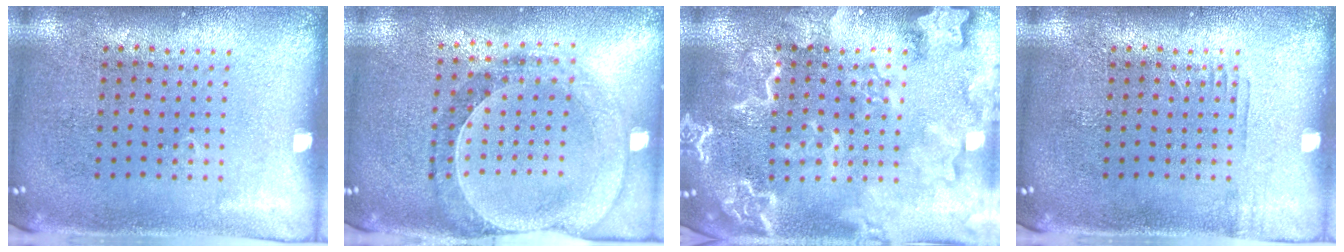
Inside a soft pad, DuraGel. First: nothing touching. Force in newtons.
{"total": 0.8, "press": 0.7, "slide": 0.3}
{"total": 4.7, "press": 4.6, "slide": 0.6}
{"total": 0.6, "press": 0.6, "slide": 0.2}